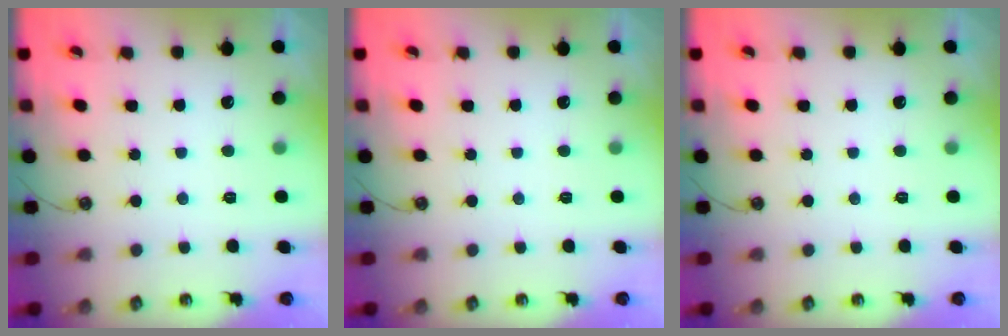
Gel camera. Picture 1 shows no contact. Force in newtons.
{"total": 0.0}
{"total": 0.0}